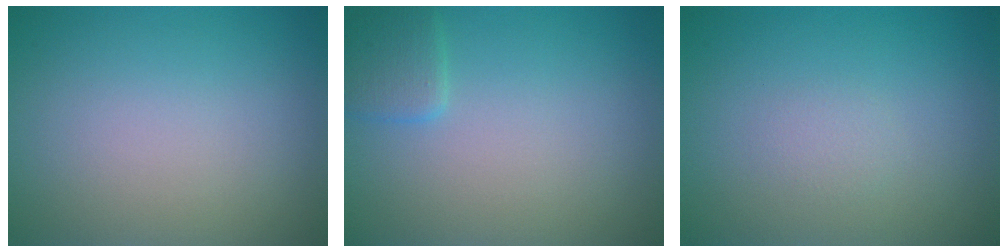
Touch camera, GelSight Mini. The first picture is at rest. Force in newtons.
{"total": 1.8, "press": 1.8, "slide": 0.1}
{"total": 0.8, "press": 0.8, "slide": 0.1}